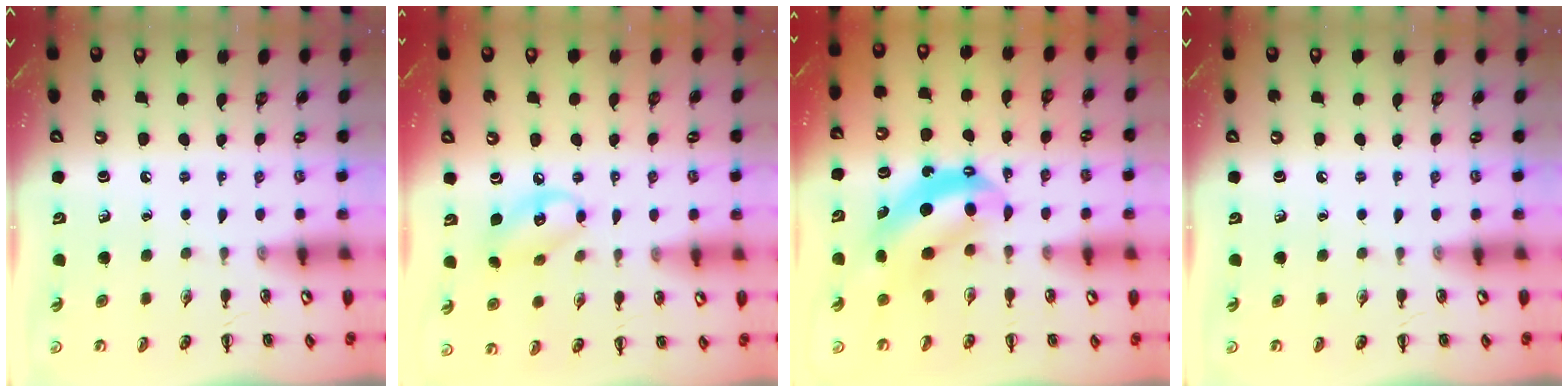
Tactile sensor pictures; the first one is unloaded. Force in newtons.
{"total": 8.8, "press": 8.6, "slide": 1.4}
{"total": 7.7, "press": 7.6, "slide": 1.5}
{"total": 0.0}